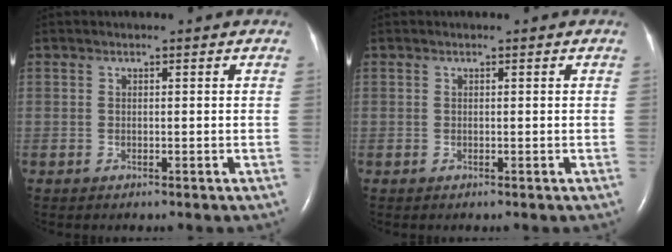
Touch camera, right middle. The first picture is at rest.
{"total": 0.0}